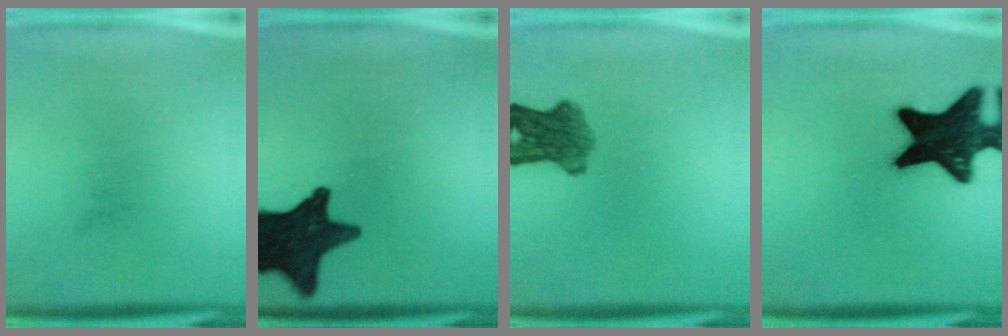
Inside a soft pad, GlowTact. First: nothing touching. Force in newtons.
{"total": 17.0}
{"total": 6.9}
{"total": 19.5}